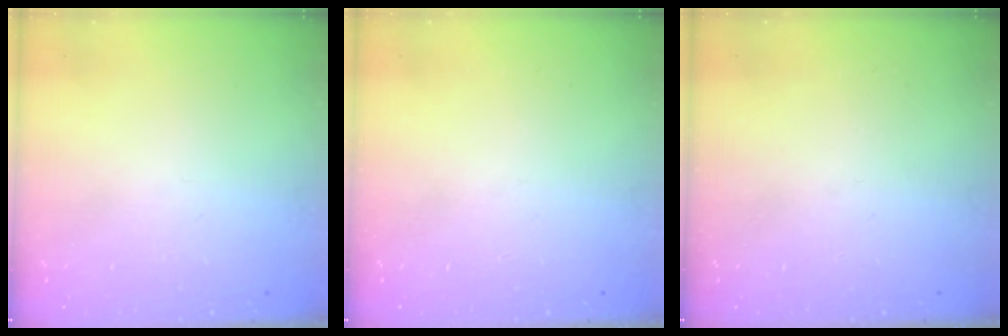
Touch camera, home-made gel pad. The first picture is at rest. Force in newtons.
{"total": 0.0}
{"total": 0.0}